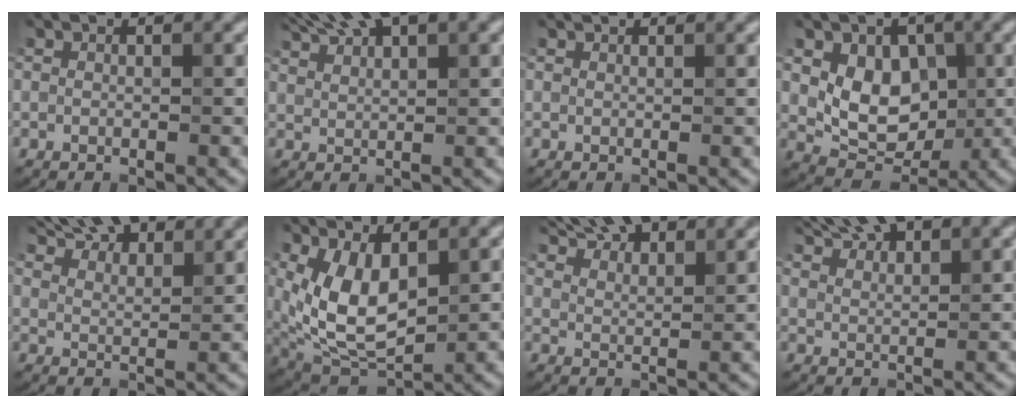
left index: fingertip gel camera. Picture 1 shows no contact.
{"total": 7.1, "force": [5.6, 1.3, 4.2], "torque": [-0.068, 0.017, 0.091]}
{"total": 0.8, "force": [0.8, 0.0, 0.1], "torque": [-0.002, -0.002, 0.011]}
{"total": 5.3, "force": [0.6, 3.9, 3.5], "torque": [-0.048, -0.009, 0.014]}
{"total": 10.2, "force": [8.5, 3.0, 4.8], "torque": [-0.073, 0.018, 0.110]}
{"total": 6.8, "force": [1.3, 3.7, 5.6], "torque": [-0.123, -0.012, 0.028]}
{"total": 8.9, "force": [7.4, 2.4, 4.1], "torque": [-0.061, 0.021, 0.092]}
{"total": 7.3, "force": [6.2, 1.7, 3.4], "torque": [-0.053, 0.018, 0.087]}